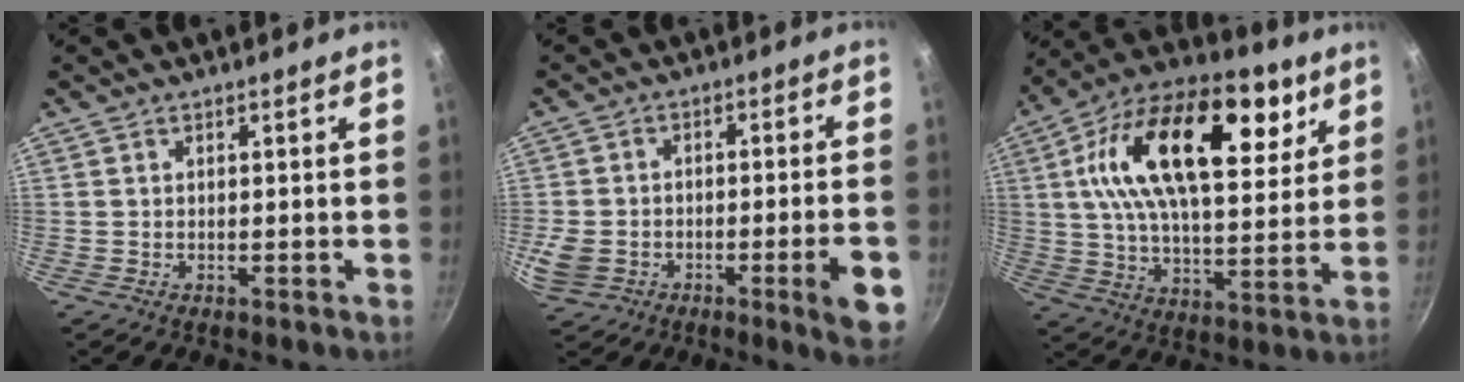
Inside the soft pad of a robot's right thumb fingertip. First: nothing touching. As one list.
[{"total": 12.3, "force": [-4.1, 4.5, 10.7], "torque": [-0.165, 0.012, -0.061]}, {"total": 26.7, "force": [10.5, 13.5, 20.5], "torque": [-0.327, -0.021, 0.156]}]